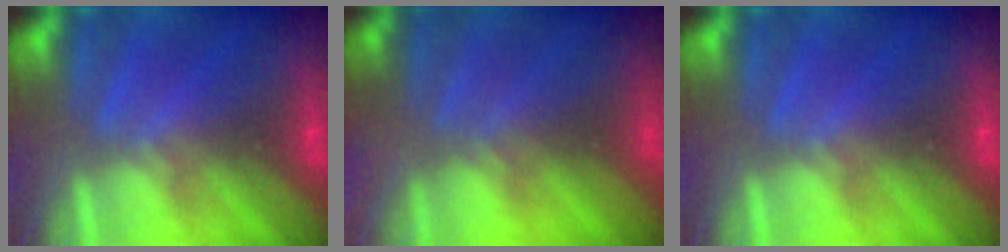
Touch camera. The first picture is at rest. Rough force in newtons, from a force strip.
{"total": 5.9}
{"total": 0.0}